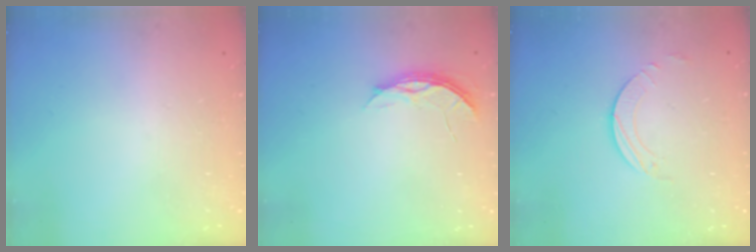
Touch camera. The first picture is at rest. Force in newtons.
{"total": 4.4, "press": 4.4, "slide": 0.4}
{"total": 1.7, "press": 1.7, "slide": 0.2}